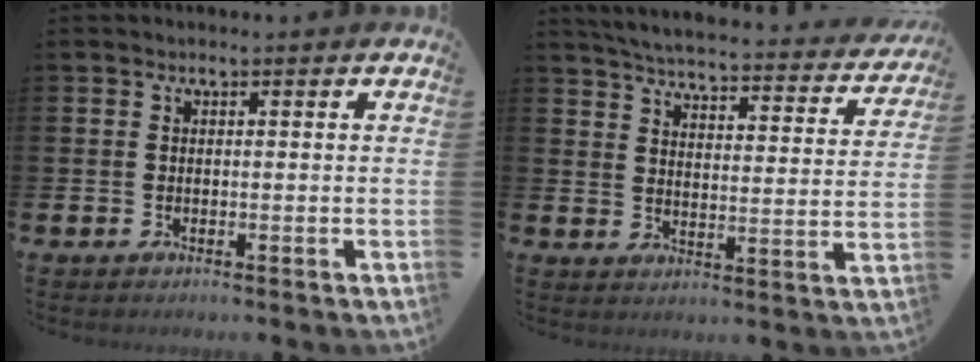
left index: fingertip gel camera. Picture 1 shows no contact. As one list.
[{"total": 5.0, "force": [4.8, 0.5, 1.5], "torque": [-0.043, -0.044, 0.074]}]